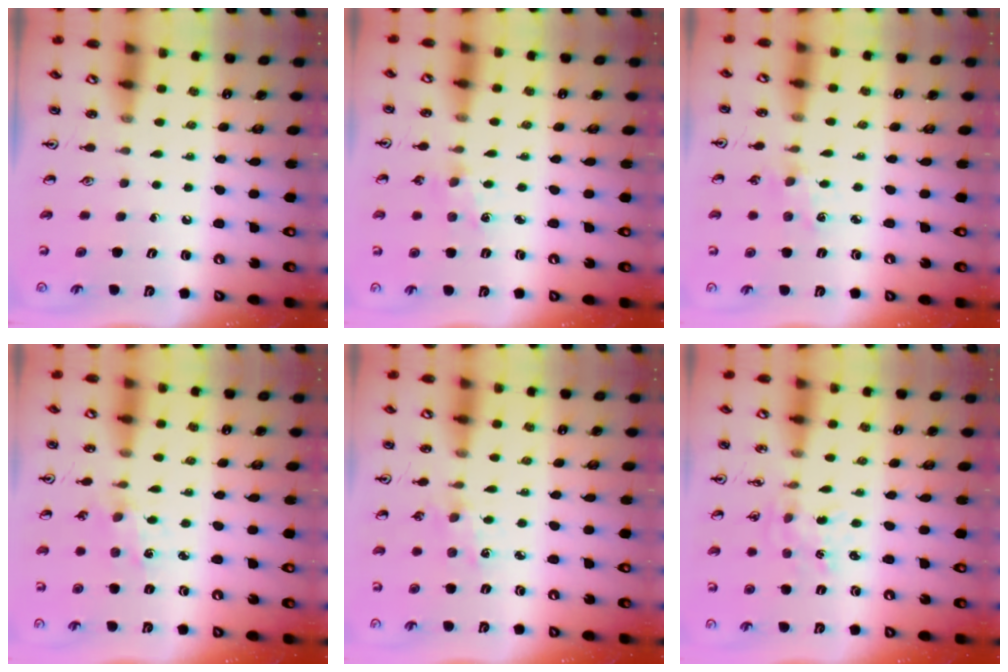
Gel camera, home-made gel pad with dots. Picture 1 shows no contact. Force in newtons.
{"total": 1.9, "press": 1.8, "slide": 0.3}
{"total": 1.8, "press": 1.7, "slide": 0.2}
{"total": 0.9, "press": 0.9, "slide": 0.2}
{"total": 2.5, "press": 2.5, "slide": 0.4}
{"total": 1.2, "press": 1.2, "slide": 0.3}